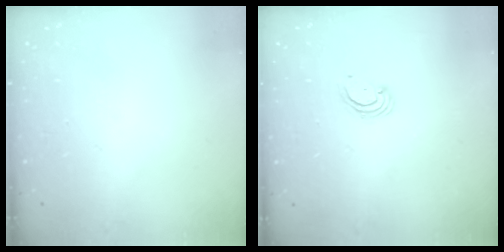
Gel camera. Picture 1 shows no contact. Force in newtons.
{"total": 2.4, "press": 2.4, "slide": 0.2}